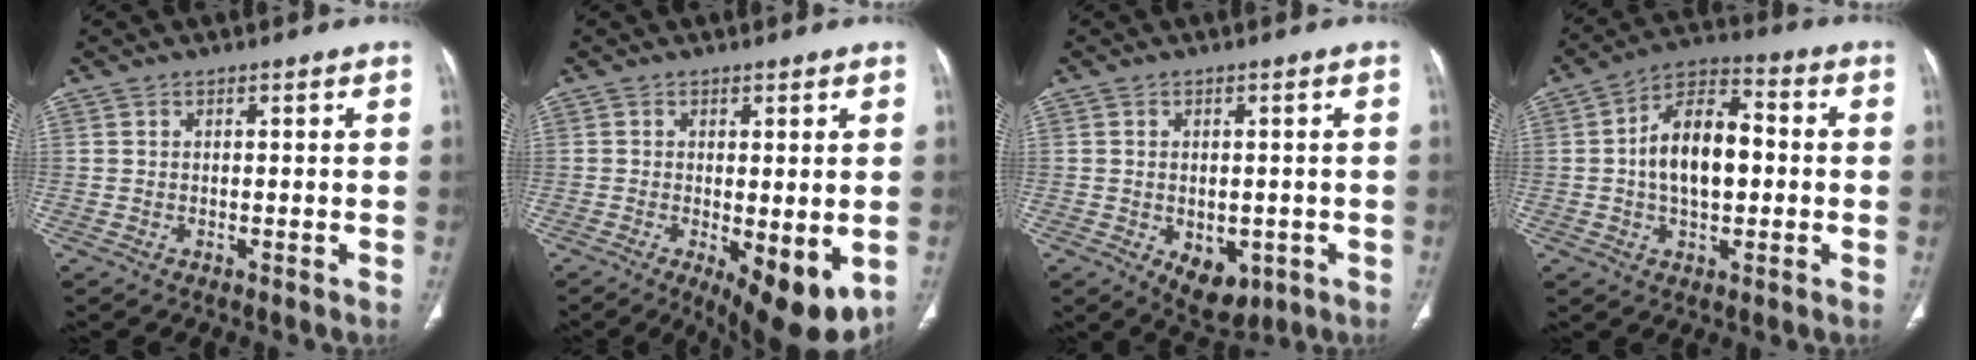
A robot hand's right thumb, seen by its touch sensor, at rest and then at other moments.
{"total": 10.6, "force": [-2.9, 3.9, 9.4], "torque": [-0.131, -0.024, -0.032]}
{"total": 7.4, "force": [-2.4, 4.8, 5.1], "torque": [-0.050, 0.000, -0.017]}
{"total": 13.3, "force": [0.0, 7.5, 11.0], "torque": [-0.175, 0.028, -0.009]}